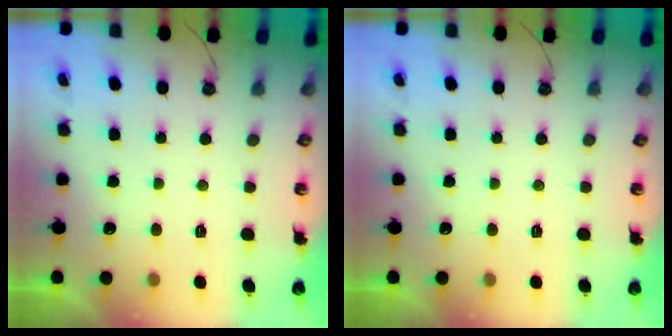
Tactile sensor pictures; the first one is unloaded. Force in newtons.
{"total": 0.0}